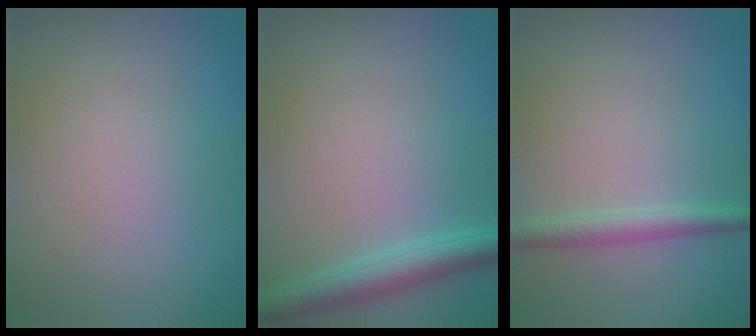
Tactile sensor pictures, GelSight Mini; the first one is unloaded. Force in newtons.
{"total": 3.6, "press": 3.6, "slide": 0.1}
{"total": 2.4, "press": 2.4, "slide": 0.0}